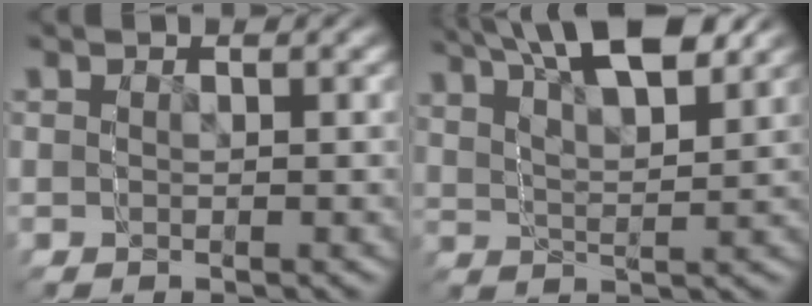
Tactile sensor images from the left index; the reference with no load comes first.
{"total": 7.1, "force": [6.3, 1.8, 2.8], "torque": [-0.061, 0.030, 0.079]}